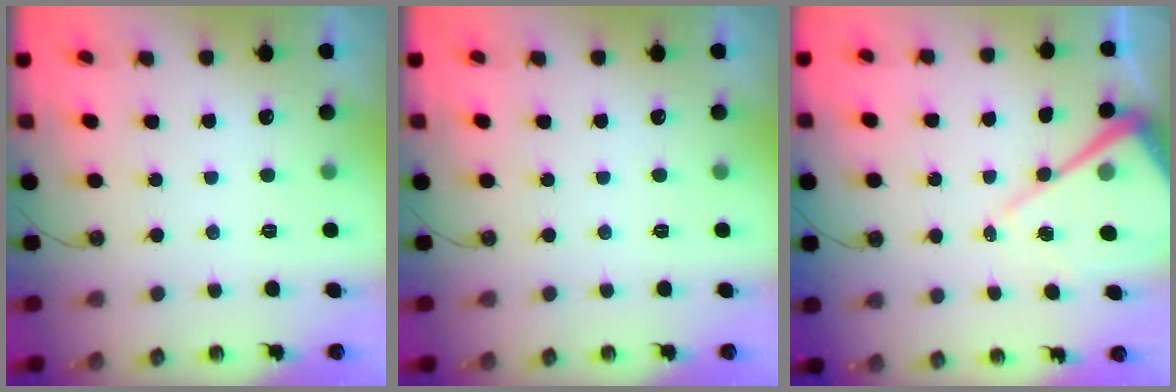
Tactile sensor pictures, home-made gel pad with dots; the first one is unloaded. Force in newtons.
{"total": 0.0}
{"total": 11.7, "press": 11.6, "slide": 1.1}